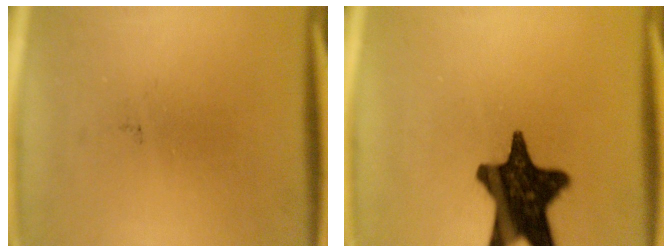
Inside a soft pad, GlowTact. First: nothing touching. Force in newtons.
{"total": 16.5}